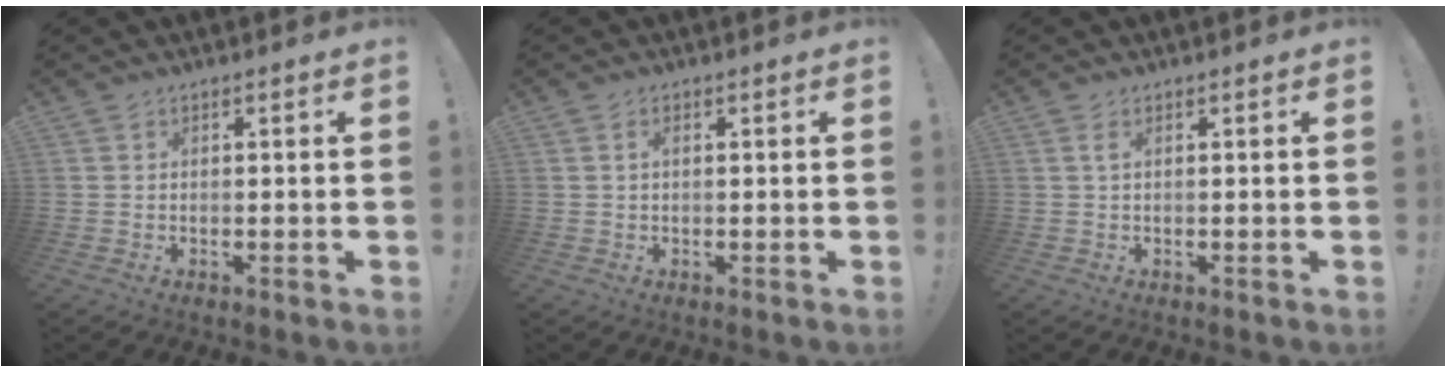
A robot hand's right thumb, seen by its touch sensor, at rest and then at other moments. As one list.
[{"total": 1.4, "force": [0.4, 0.6, 1.2], "torque": [-0.022, 0.003, 0.005]}, {"total": 1.3, "force": [0.3, 0.1, 1.3], "torque": [-0.022, 0.000, 0.003]}]